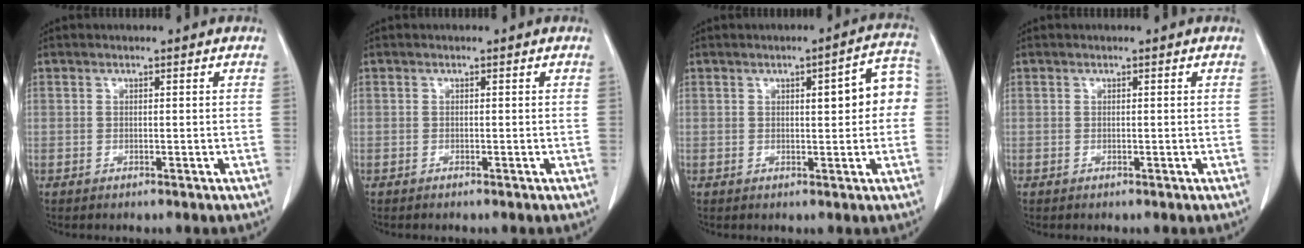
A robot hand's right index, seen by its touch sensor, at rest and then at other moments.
{"total": 0.0}
{"total": 7.0, "force": [0.8, 1.8, 6.7], "torque": [-0.080, 0.027, 0.008]}
{"total": 0.0}